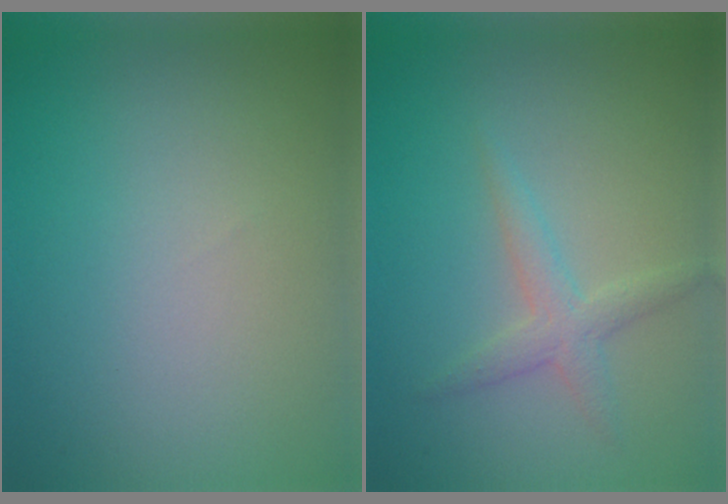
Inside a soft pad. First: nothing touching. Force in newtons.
{"total": 2.1, "press": 2.1, "slide": 0.1}